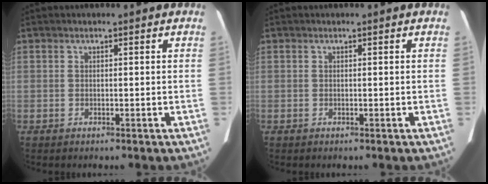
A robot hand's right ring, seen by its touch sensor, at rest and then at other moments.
{"total": 0.0}